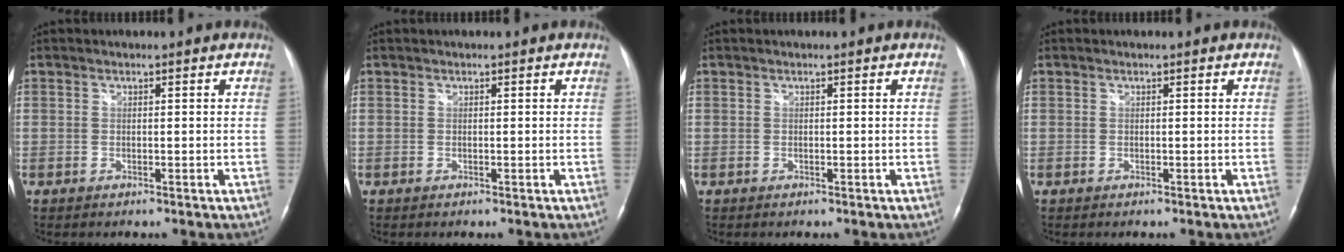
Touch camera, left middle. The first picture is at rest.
{"total": 0.0}
{"total": 0.0}
{"total": 0.0}